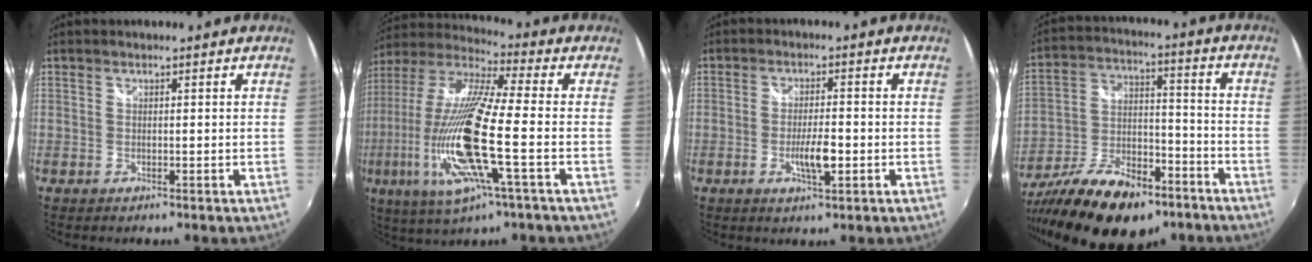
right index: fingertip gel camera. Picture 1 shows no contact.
{"total": 20.9, "force": [-4.9, 2.8, 20.2], "torque": [-0.377, -0.036, -0.096]}
{"total": 4.9, "force": [-1.5, 1.5, 4.5], "torque": [-0.086, -0.004, -0.027]}
{"total": 21.3, "force": [-13.5, 10.4, 12.7], "torque": [-0.248, -0.011, -0.216]}